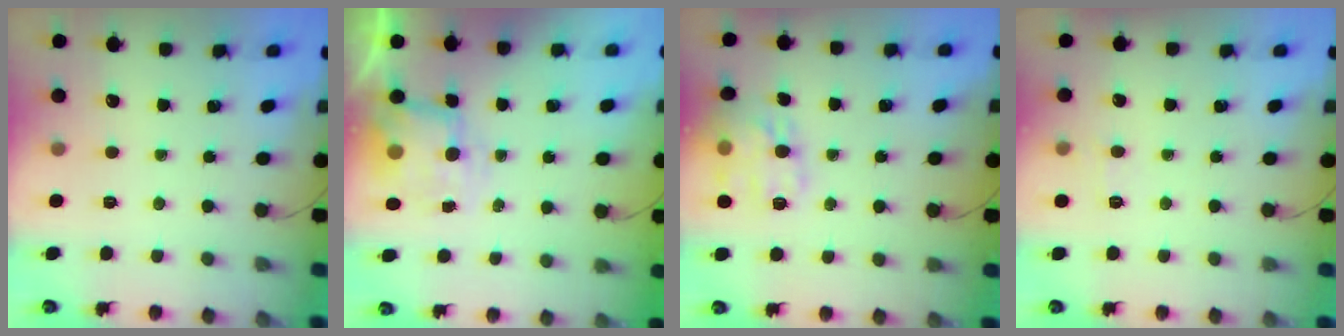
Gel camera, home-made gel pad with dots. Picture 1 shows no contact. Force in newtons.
{"total": 6.9, "press": 6.8, "slide": 1.2}
{"total": 14.0, "press": 13.9, "slide": 0.6}
{"total": 5.2, "press": 5.0, "slide": 1.6}